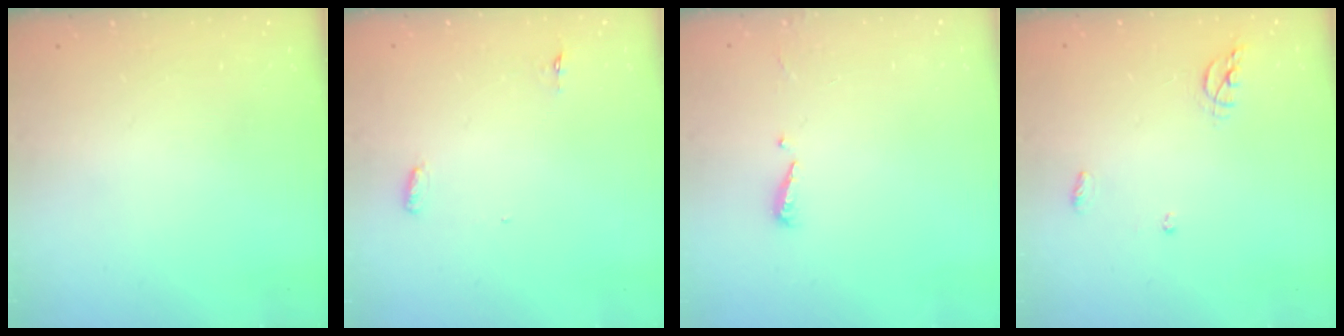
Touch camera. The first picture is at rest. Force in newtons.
{"total": 3.0, "press": 2.8, "slide": 0.9}
{"total": 4.9, "press": 4.8, "slide": 0.4}
{"total": 6.5, "press": 6.5, "slide": 0.6}